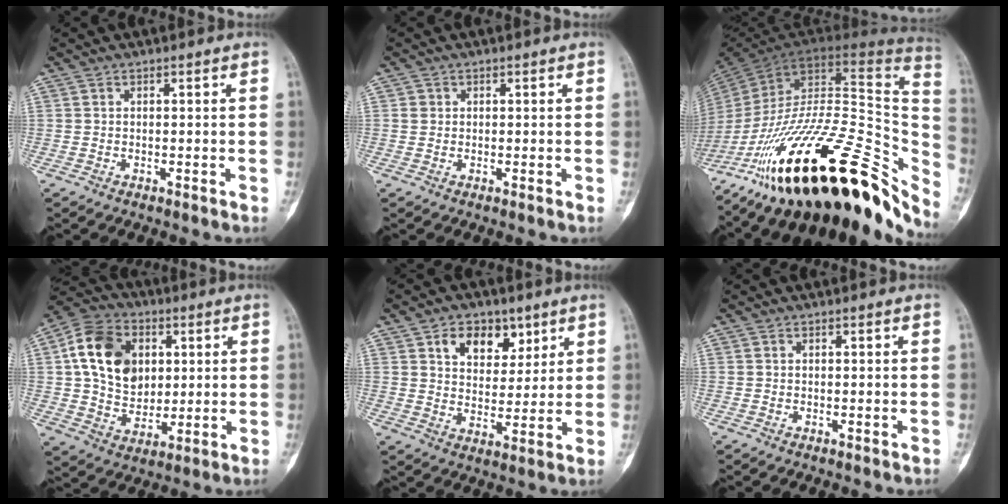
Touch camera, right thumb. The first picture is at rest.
{"total": 1.0, "force": [0.2, 0.9, 0.1], "torque": [0.001, 0.003, 0.007]}
{"total": 42.7, "force": [-21.7, 17.3, 32.4], "torque": [-0.431, 0.036, -0.335]}
{"total": 16.0, "force": [3.7, 11.9, 10.0], "torque": [-0.148, -0.002, 0.061]}
{"total": 9.5, "force": [5.0, 6.4, 5.0], "torque": [-0.043, -0.023, 0.082]}
{"total": 0.0}